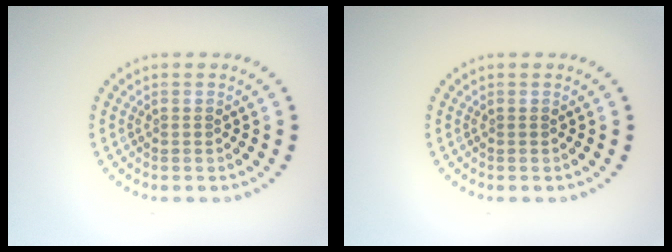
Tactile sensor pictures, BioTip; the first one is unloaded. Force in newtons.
{"total": 0.0}